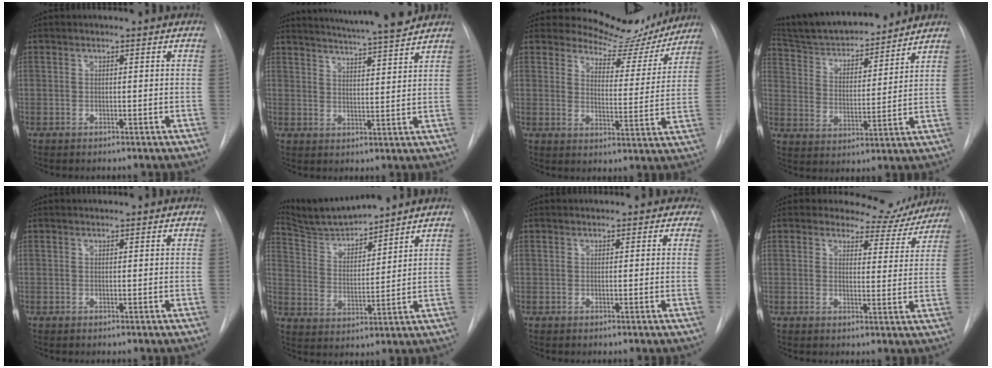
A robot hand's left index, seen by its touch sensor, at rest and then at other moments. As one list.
[{"total": 12.1, "force": [11.1, -0.3, 4.8], "torque": [-0.081, -0.002, 0.153]}, {"total": 10.9, "force": [10.4, 3.0, 1.0], "torque": [-0.005, -0.029, 0.126]}, {"total": 17.0, "force": [15.6, 3.1, 6.1], "torque": [-0.099, 0.005, 0.253]}, {"total": 0.7, "force": [0.6, 0.2, 0.2], "torque": [-0.006, 0.007, 0.009]}, {"total": 9.1, "force": [8.8, -0.2, 2.1], "torque": [-0.055, 0.006, 0.178]}, {"total": 2.6, "force": [2.0, 1.5, 0.3], "torque": [0.020, 0.001, 0.009]}, {"total": 6.8, "force": [6.4, 2.5, -0.4], "torque": [0.022, -0.028, 0.065]}]